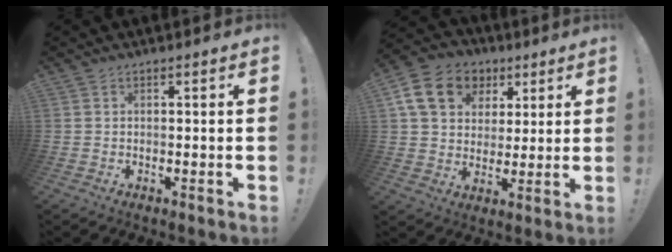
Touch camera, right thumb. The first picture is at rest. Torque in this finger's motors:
{"motor_torque": [0.20, 0.65, 0.27, -0.10, 0.02]}